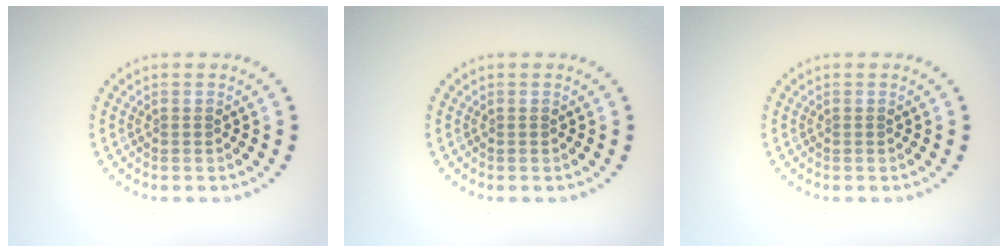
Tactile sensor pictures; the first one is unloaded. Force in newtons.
{"total": 0.0}
{"total": 0.0}